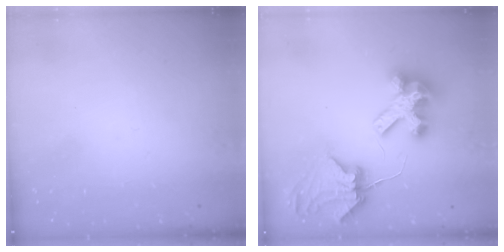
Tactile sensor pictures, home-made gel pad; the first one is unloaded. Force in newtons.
{"total": 8.3, "press": 8.2, "slide": 1.1}